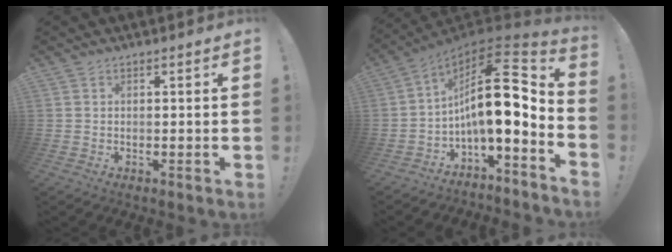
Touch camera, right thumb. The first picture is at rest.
{"total": 17.3, "force": [1.8, 6.0, 16.1], "torque": [-0.270, -0.021, 0.026]}